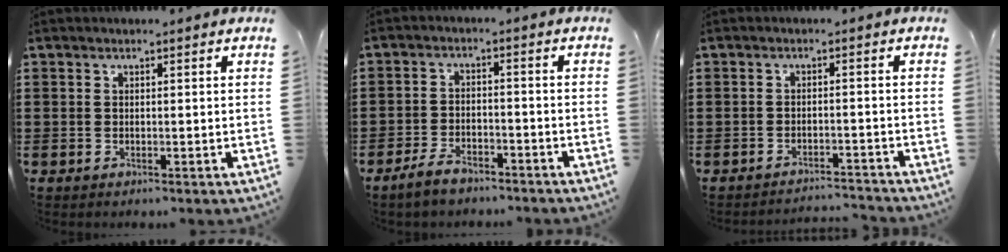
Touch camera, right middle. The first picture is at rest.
{"total": 4.1, "force": [-3.5, 1.4, 1.7], "torque": [-0.037, 0.008, -0.070]}
{"total": 2.6, "force": [-2.6, 0.0, -0.3], "torque": [-0.002, 0.001, -0.057]}